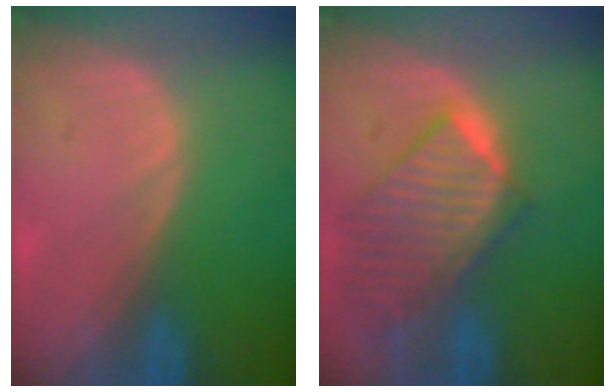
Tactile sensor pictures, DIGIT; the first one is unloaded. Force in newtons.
{"total": 9.8, "press": 8.6, "slide": 4.7}